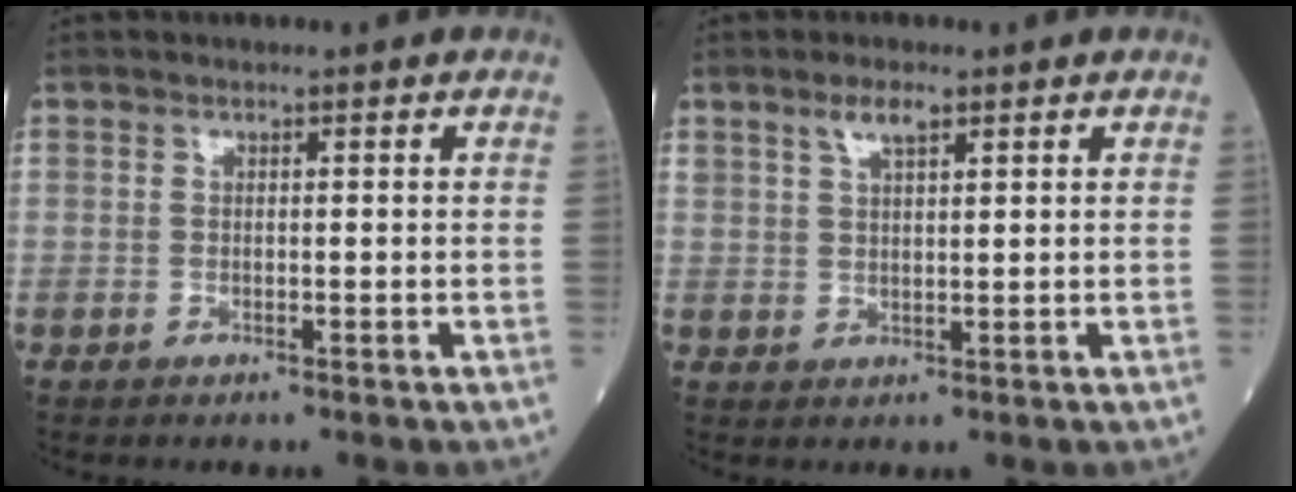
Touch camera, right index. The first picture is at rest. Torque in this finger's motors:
{"motor_torque": [-0.01, 0.00, 0.03, 0.05]}